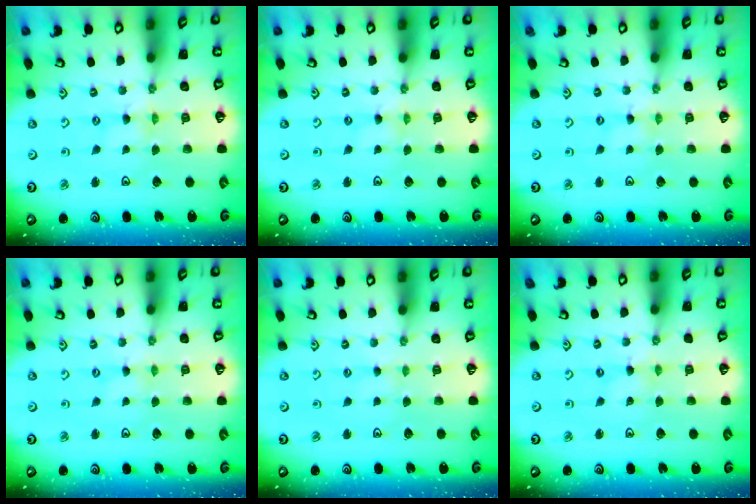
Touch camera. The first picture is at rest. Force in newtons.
{"total": 0.0}
{"total": 0.0}
{"total": 0.0}
{"total": 0.0}
{"total": 0.0}